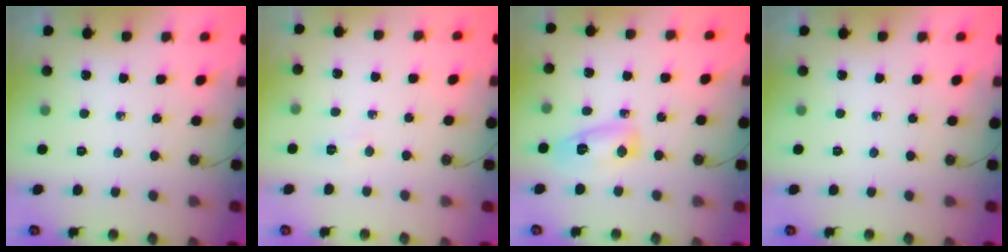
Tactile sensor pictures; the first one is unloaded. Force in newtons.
{"total": 2.9, "press": 2.9, "slide": 0.5}
{"total": 7.7, "press": 7.7, "slide": 0.8}
{"total": 0.0}